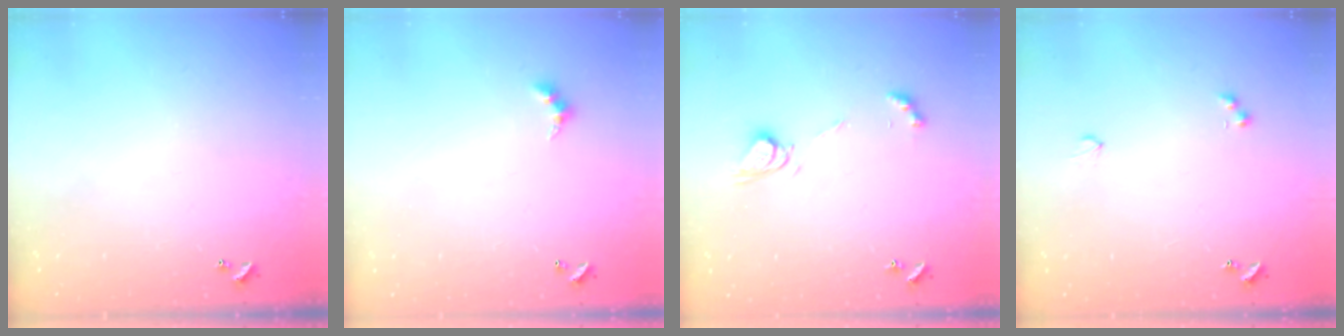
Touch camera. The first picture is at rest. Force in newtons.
{"total": 3.0, "press": 2.9, "slide": 0.5}
{"total": 6.3, "press": 6.3, "slide": 0.3}
{"total": 3.9, "press": 3.8, "slide": 0.6}